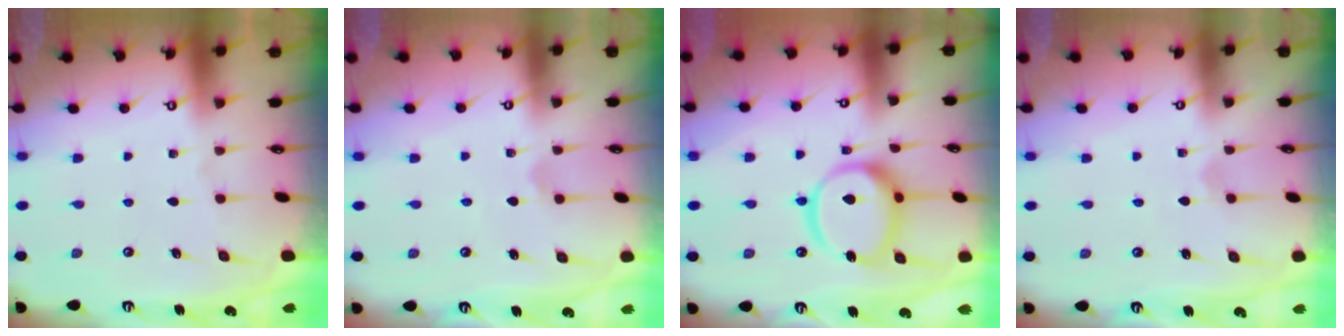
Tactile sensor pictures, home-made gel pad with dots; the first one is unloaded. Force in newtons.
{"total": 1.3, "press": 1.2, "slide": 0.4}
{"total": 15.7, "press": 15.6, "slide": 1.9}
{"total": 1.9, "press": 1.9, "slide": 0.1}